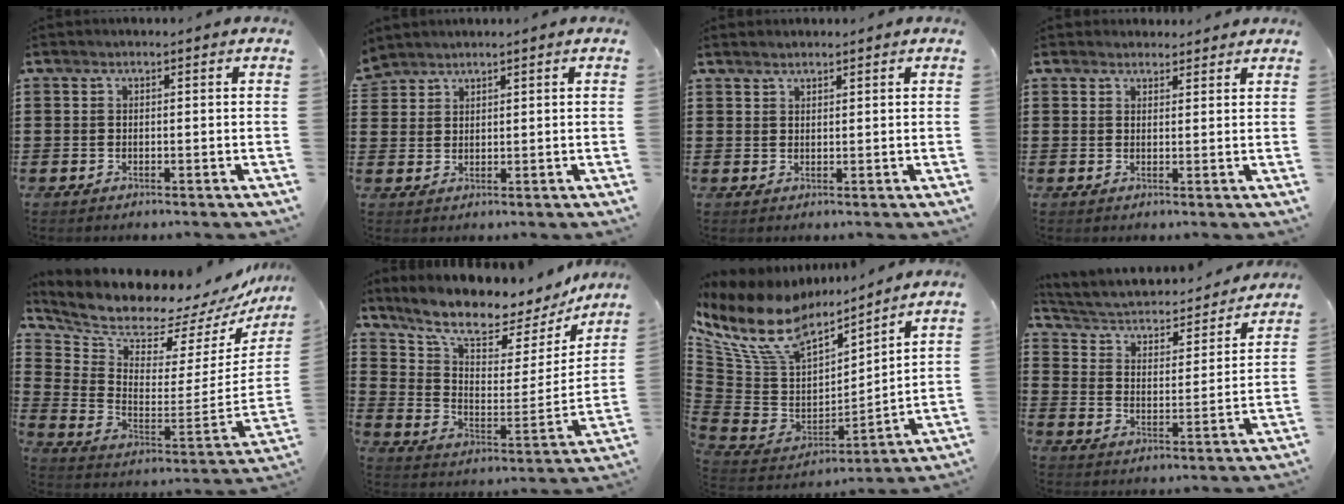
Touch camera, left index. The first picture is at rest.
{"total": 2.2, "force": [2.1, 0.7, -0.3], "torque": [-0.001, 0.001, 0.043]}
{"total": 1.2, "force": [1.2, 0.3, 0.1], "torque": [-0.004, 0.002, 0.023]}
{"total": 2.1, "force": [2.0, 0.7, -0.1], "torque": [-0.003, 0.003, 0.040]}
{"total": 7.4, "force": [7.3, 1.2, 0.6], "torque": [-0.056, -0.087, 0.121]}
{"total": 7.9, "force": [6.9, 1.9, 3.4], "torque": [-0.086, -0.059, 0.110]}
{"total": 12.8, "force": [8.6, 6.2, 7.2], "torque": [-0.190, -0.054, 0.151]}
{"total": 3.1, "force": [2.6, 1.2, 1.1], "torque": [-0.041, -0.023, 0.032]}